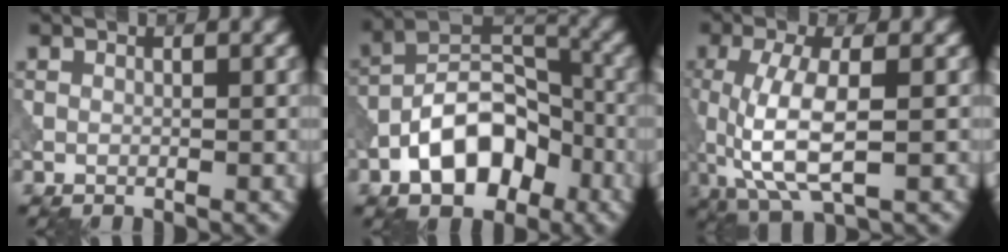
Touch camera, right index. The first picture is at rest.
{"total": 9.0, "force": [-4.4, 5.3, 5.8], "torque": [-0.089, 0.011, -0.086]}
{"total": 6.2, "force": [-0.7, 2.1, 5.8], "torque": [-0.126, -0.005, -0.011]}